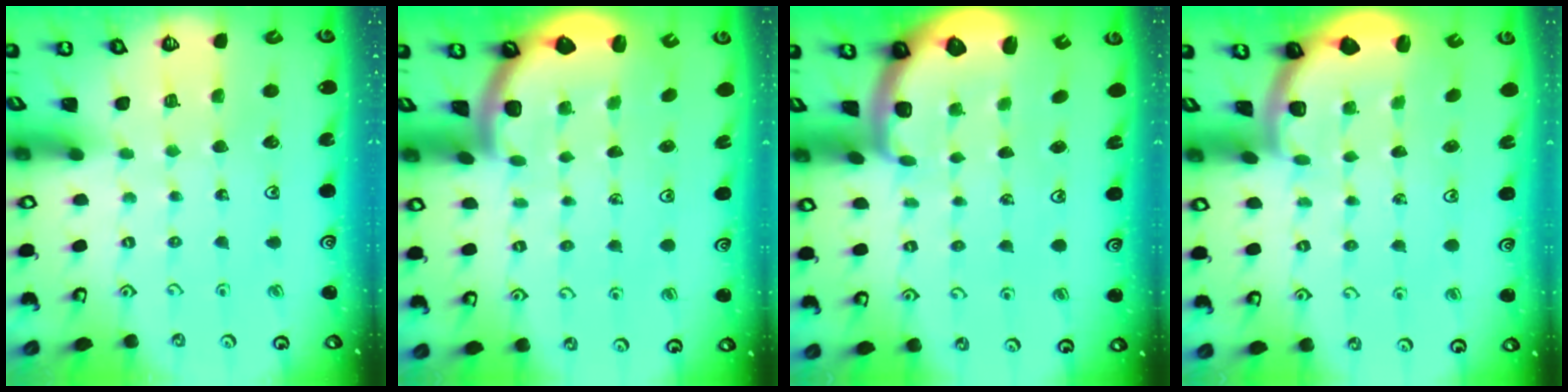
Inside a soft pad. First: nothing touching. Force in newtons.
{"total": 2.3, "press": 2.3, "slide": 0.4}
{"total": 1.7, "press": 1.7, "slide": 0.4}
{"total": 1.9, "press": 1.8, "slide": 0.5}